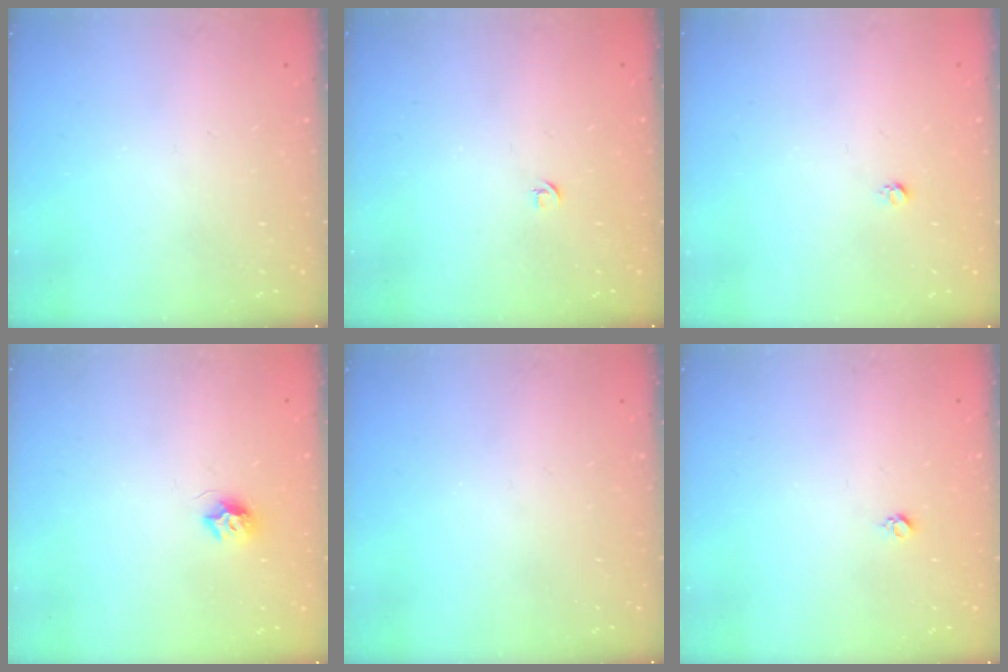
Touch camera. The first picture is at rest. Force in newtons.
{"total": 2.7, "press": 2.6, "slide": 0.6}
{"total": 2.7, "press": 2.7, "slide": 0.3}
{"total": 7.4, "press": 7.4, "slide": 0.4}
{"total": 0.0}
{"total": 3.0, "press": 2.9, "slide": 0.4}